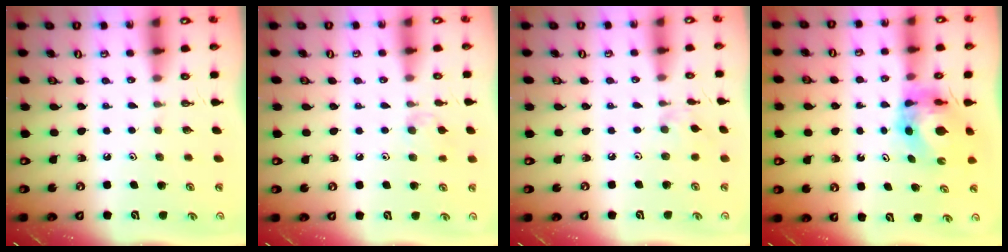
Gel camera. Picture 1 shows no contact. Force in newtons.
{"total": 6.1, "press": 6.0, "slide": 0.9}
{"total": 3.4, "press": 3.3, "slide": 0.7}
{"total": 6.6, "press": 6.6, "slide": 0.9}